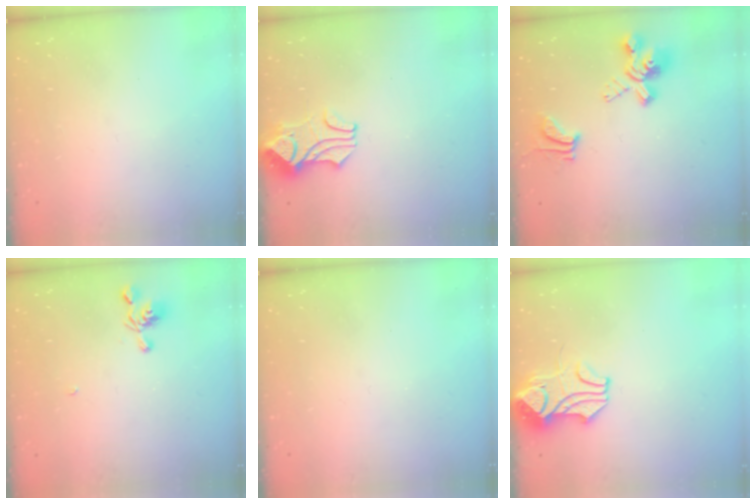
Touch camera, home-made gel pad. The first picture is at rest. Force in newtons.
{"total": 1.8, "press": 1.4, "slide": 1.0}
{"total": 5.2, "press": 4.8, "slide": 1.9}
{"total": 5.3, "press": 5.3, "slide": 0.2}
{"total": 0.0}
{"total": 6.0, "press": 6.0, "slide": 0.8}